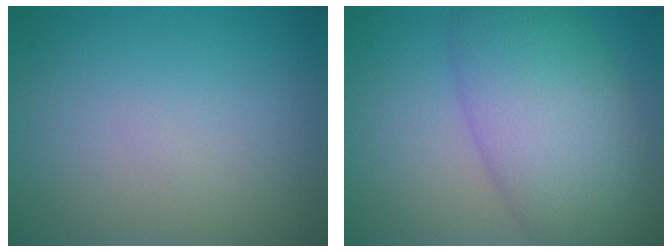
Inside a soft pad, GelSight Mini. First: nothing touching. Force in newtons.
{"total": 8.9, "press": 8.9, "slide": 0.3}